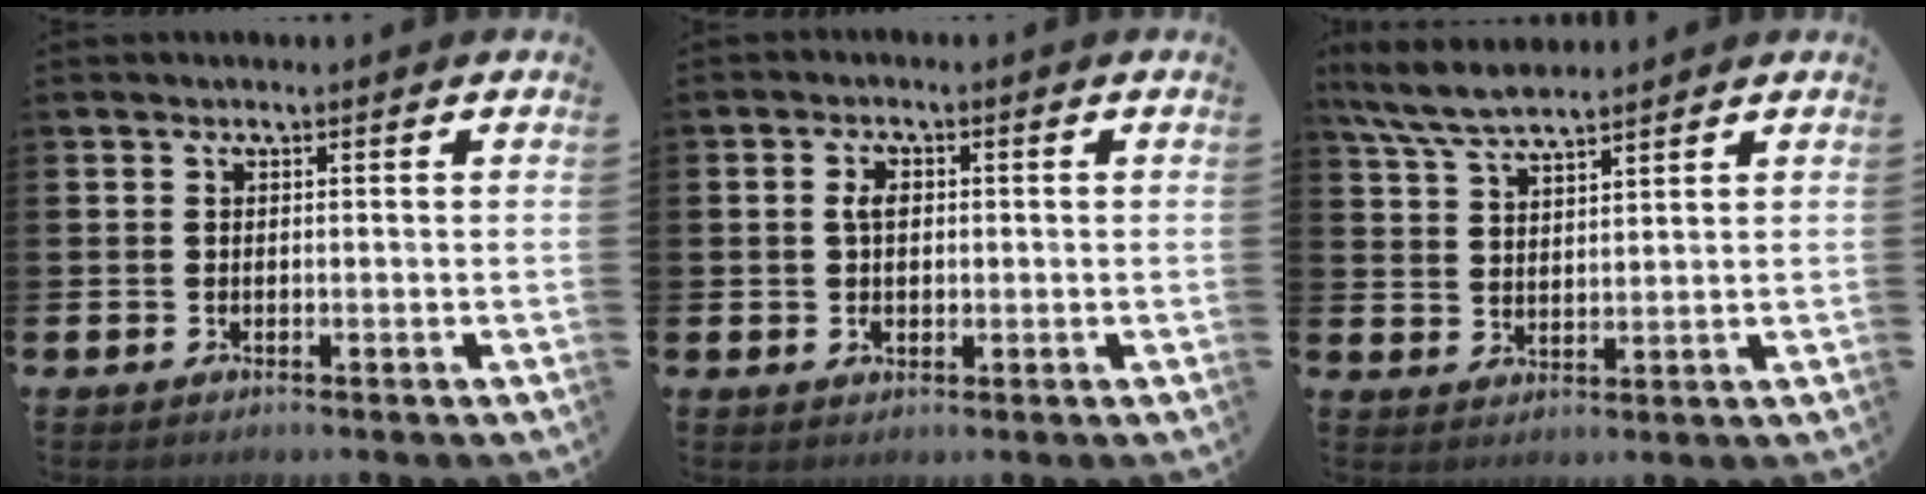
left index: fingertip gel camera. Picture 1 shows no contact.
{"total": 2.9, "force": [0.4, 1.7, 2.3], "torque": [-0.033, 0.002, 0.003]}
{"total": 6.1, "force": [5.7, 0.9, 2.0], "torque": [-0.063, -0.018, 0.106]}